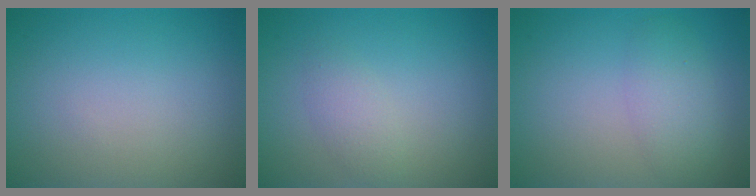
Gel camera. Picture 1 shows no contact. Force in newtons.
{"total": 1.7, "press": 1.7, "slide": 0.1}
{"total": 2.8, "press": 2.8, "slide": 0.1}